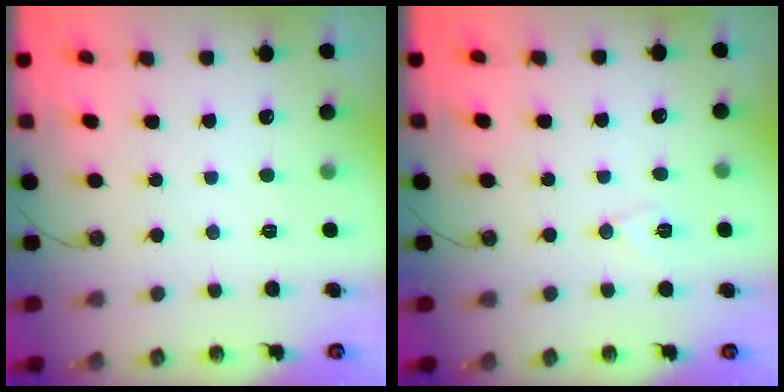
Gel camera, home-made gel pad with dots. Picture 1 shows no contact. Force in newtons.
{"total": 6.1, "press": 5.6, "slide": 2.5}